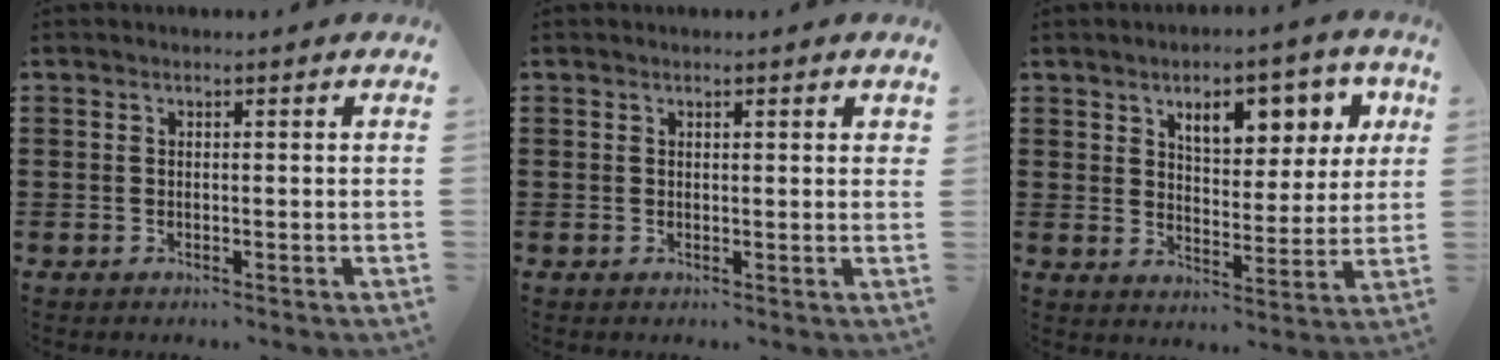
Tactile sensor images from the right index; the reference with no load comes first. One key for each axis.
{"total": 0.6, "fx": 0.4, "fy": 0.1, "fz": 0.5, "tx": -0.009, "ty": 0.002, "tz": 0.007}
{"total": 7.7, "fx": 4.2, "fy": 3.9, "fz": 5.2, "tx": -0.088, "ty": -0.004, "tz": 0.065}